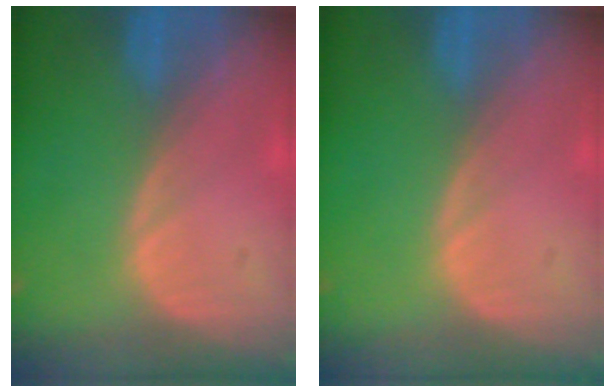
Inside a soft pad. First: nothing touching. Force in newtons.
{"total": 0.0}